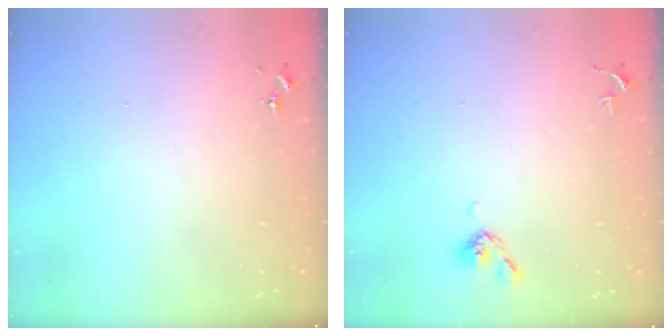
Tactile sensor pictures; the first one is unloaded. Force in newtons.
{"total": 5.0, "press": 4.9, "slide": 0.8}